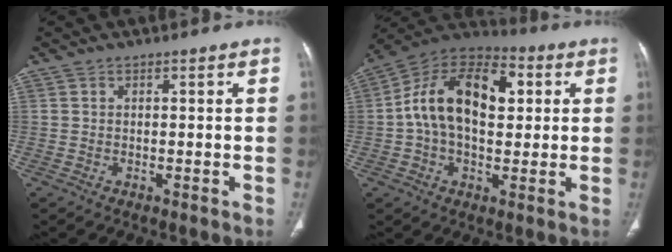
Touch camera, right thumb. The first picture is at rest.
{"total": 18.2, "force": [2.5, 11.3, 14.1], "torque": [-0.219, 0.030, 0.036]}